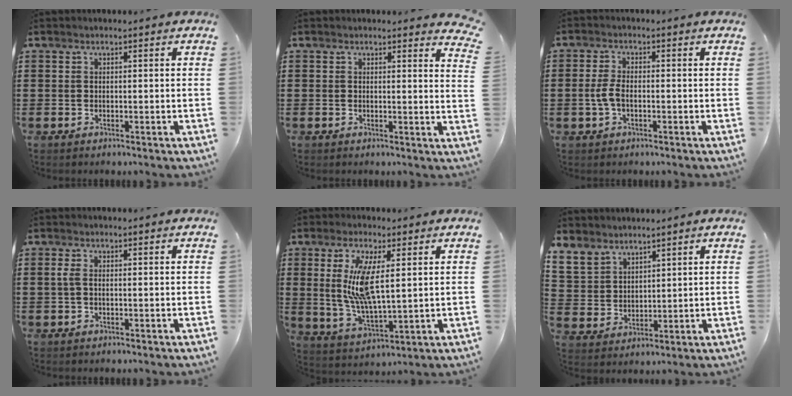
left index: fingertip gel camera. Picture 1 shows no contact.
{"total": 1.6, "force": [1.5, 0.2, 0.5], "torque": [0.001, -0.007, 0.027]}
{"total": 3.4, "force": [-0.8, 1.6, 3.0], "torque": [-0.077, -0.002, -0.020]}
{"total": 1.7, "force": [-0.1, 0.6, 1.6], "torque": [-0.040, -0.003, -0.005]}
{"total": 9.5, "force": [2.8, 3.0, 8.6], "torque": [-0.184, 0.001, 0.046]}
{"total": 4.7, "force": [4.1, 2.2, 0.3], "torque": [-0.025, -0.013, 0.078]}